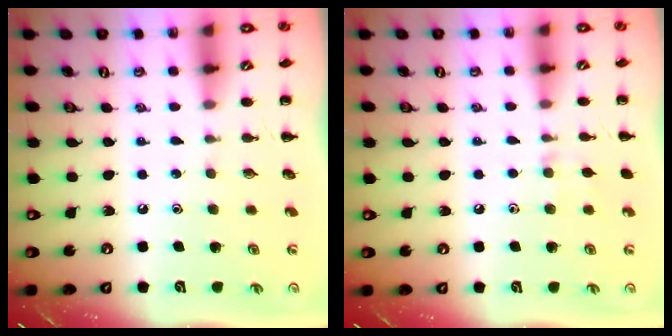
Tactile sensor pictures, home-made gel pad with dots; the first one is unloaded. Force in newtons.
{"total": 5.4, "press": 5.1, "slide": 1.8}